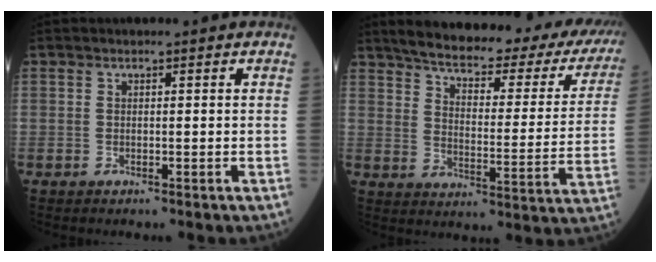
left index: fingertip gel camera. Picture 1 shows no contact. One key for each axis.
{"total": 29.2, "fx": 24.7, "fy": 6.9, "fz": 13.9, "tx": -0.203, "ty": -0.032, "tz": 0.296}